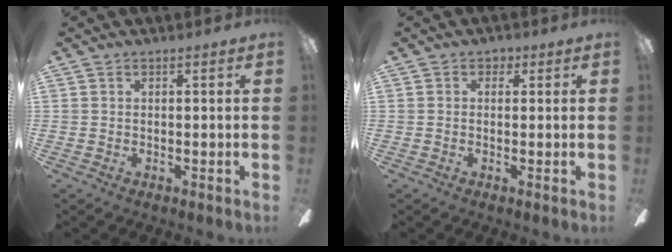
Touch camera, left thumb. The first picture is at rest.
{"total": 1.5, "force": [0.4, 1.4, 0.6], "torque": [0.005, -0.001, 0.004]}